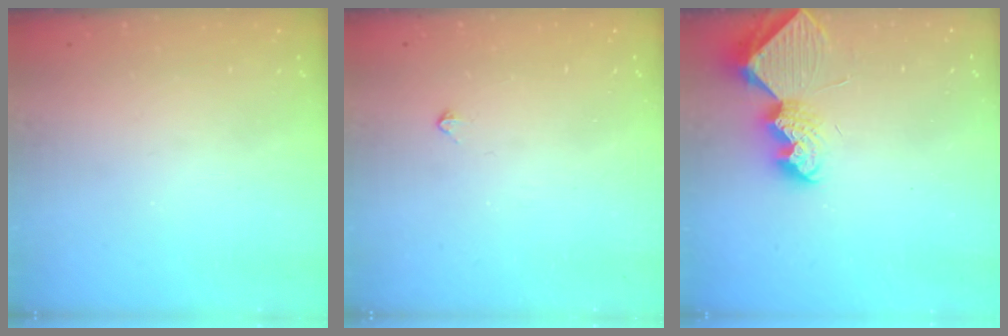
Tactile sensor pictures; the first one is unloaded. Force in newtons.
{"total": 2.5, "press": 2.4, "slide": 0.4}
{"total": 8.8, "press": 8.8, "slide": 0.5}